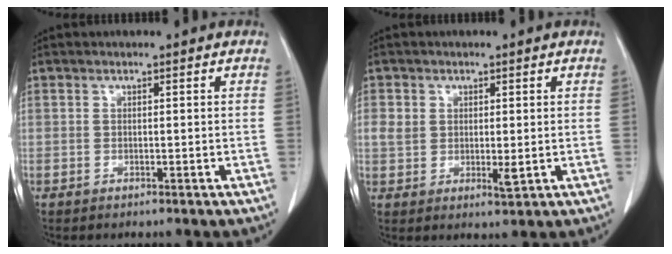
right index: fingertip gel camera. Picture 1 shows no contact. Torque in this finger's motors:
{"motor_torque": [0.02, 0.08, 0.01, 0.01]}